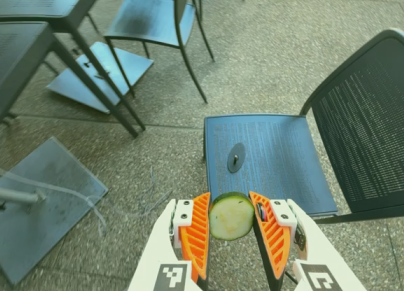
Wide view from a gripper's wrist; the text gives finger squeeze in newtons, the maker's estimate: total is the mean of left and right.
{"total": 11.8, "left": 11.7, "right": 11.9}